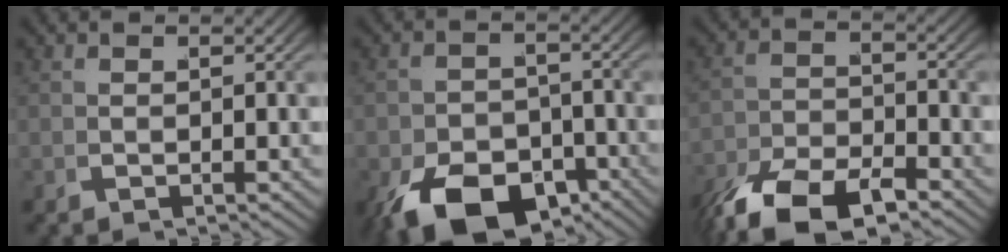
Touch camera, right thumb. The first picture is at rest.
{"total": 9.6, "force": [-6.0, 5.3, 5.3], "torque": [-0.067, -0.032, -0.084]}
{"total": 6.6, "force": [-5.5, 1.9, 3.0], "torque": [-0.028, -0.004, -0.097]}